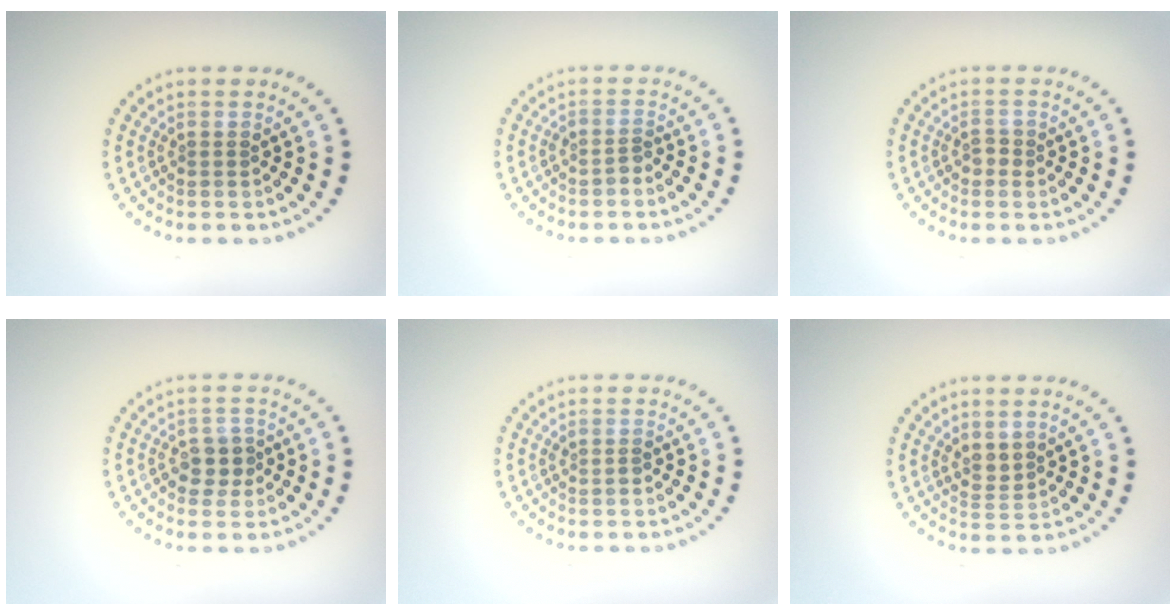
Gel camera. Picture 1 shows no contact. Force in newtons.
{"total": 1.1, "press": 0.9, "slide": 0.6}
{"total": 1.2, "press": 1.1, "slide": 0.4}
{"total": 2.4, "press": 2.3, "slide": 0.8}
{"total": 0.7, "press": 0.7, "slide": 0.1}
{"total": 1.6, "press": 1.4, "slide": 0.8}